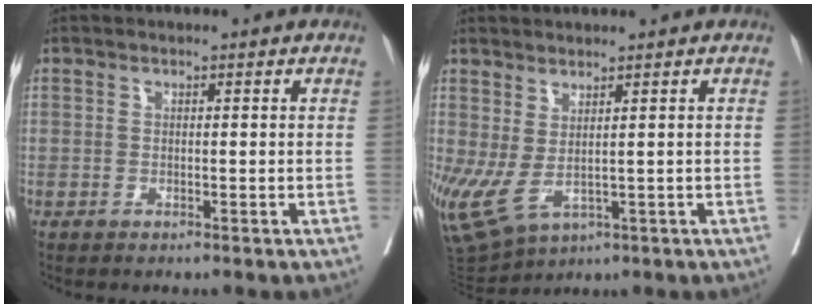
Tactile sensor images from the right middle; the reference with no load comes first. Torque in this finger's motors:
{"motor_torque": [1.24, -0.44, 0.56, 0.21]}